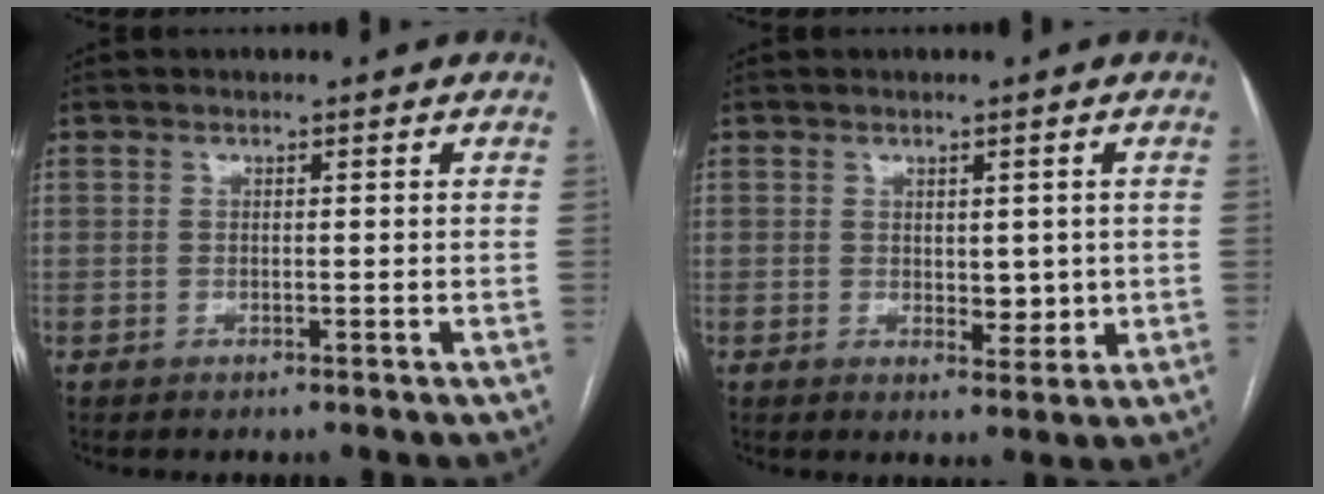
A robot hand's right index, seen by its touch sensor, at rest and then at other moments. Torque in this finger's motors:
{"motor_torque": [0.16, 0.24, 0.14, 0.06]}